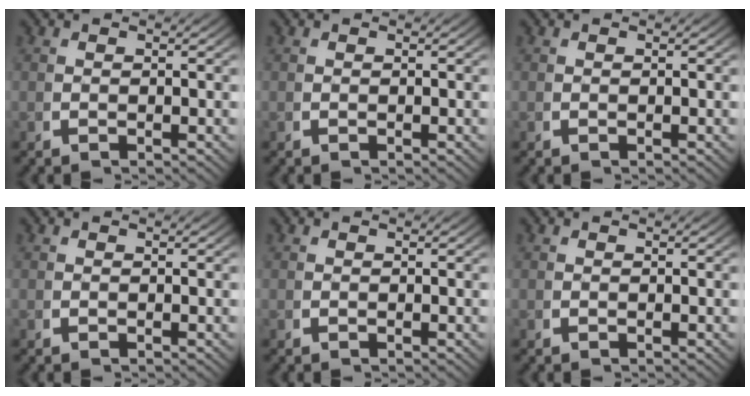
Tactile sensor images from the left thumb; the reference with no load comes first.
{"total": 0.0}
{"total": 0.0}
{"total": 0.0}
{"total": 0.0}
{"total": 0.0}